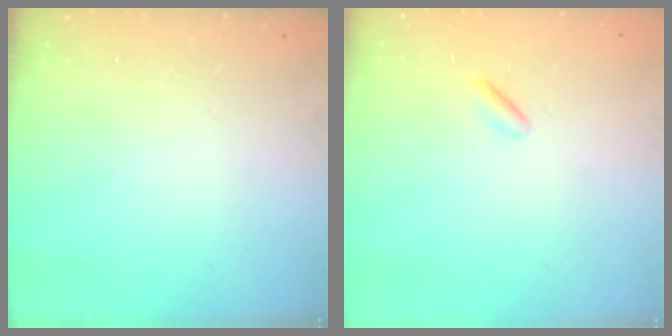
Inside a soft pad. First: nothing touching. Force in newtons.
{"total": 1.3, "press": 1.2, "slide": 0.5}